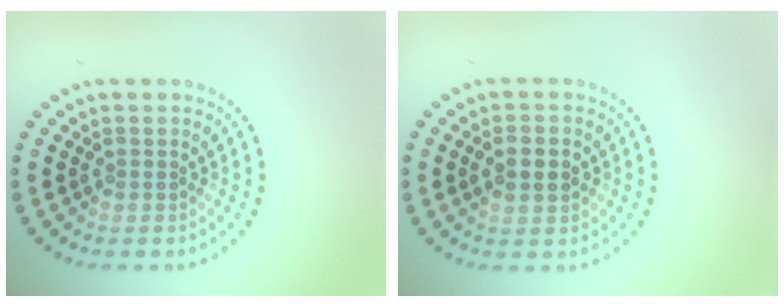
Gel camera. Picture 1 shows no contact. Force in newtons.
{"total": 2.4, "press": 2.4, "slide": 0.1}